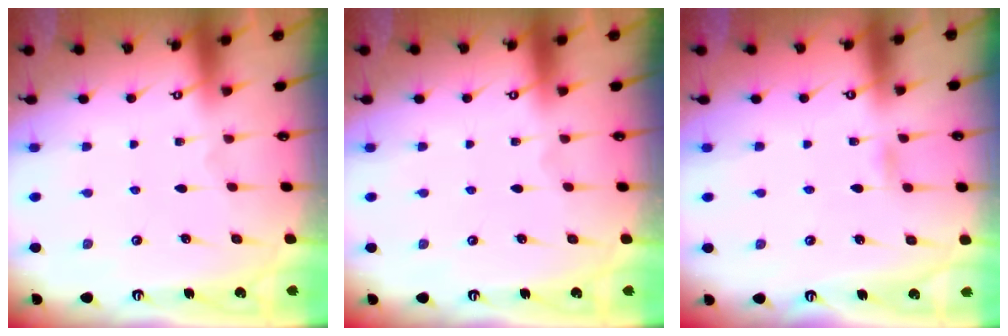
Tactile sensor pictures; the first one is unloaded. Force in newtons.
{"total": 0.0}
{"total": 3.0, "press": 3.0, "slide": 0.3}